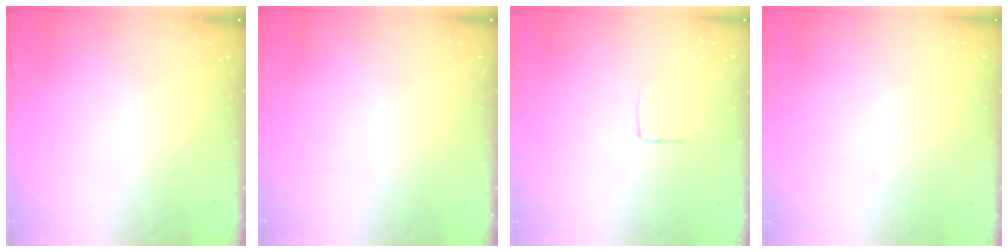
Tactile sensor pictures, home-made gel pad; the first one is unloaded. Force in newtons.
{"total": 0.0}
{"total": 2.7, "press": 2.7, "slide": 0.1}
{"total": 0.0}